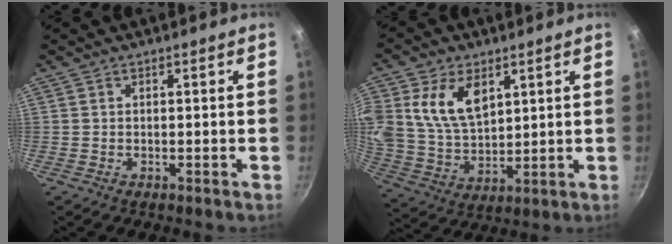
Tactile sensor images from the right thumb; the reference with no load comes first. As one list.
[{"total": 13.2, "force": [4.8, 8.4, 9.0], "torque": [-0.160, -0.028, 0.101]}]